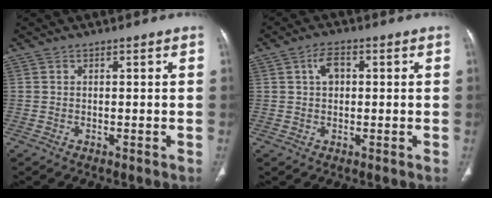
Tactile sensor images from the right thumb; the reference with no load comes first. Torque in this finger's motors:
{"motor_torque": [0.01, 0.10, 0.00, -0.09, 0.02]}